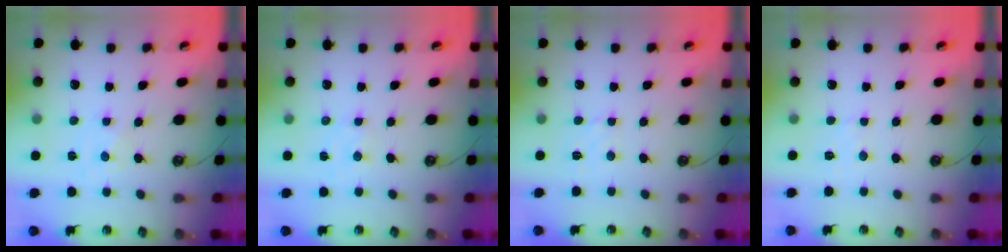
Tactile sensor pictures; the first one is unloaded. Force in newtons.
{"total": 1.7, "press": 1.6, "slide": 0.3}
{"total": 1.6, "press": 1.5, "slide": 0.5}
{"total": 6.3, "press": 6.3, "slide": 0.6}